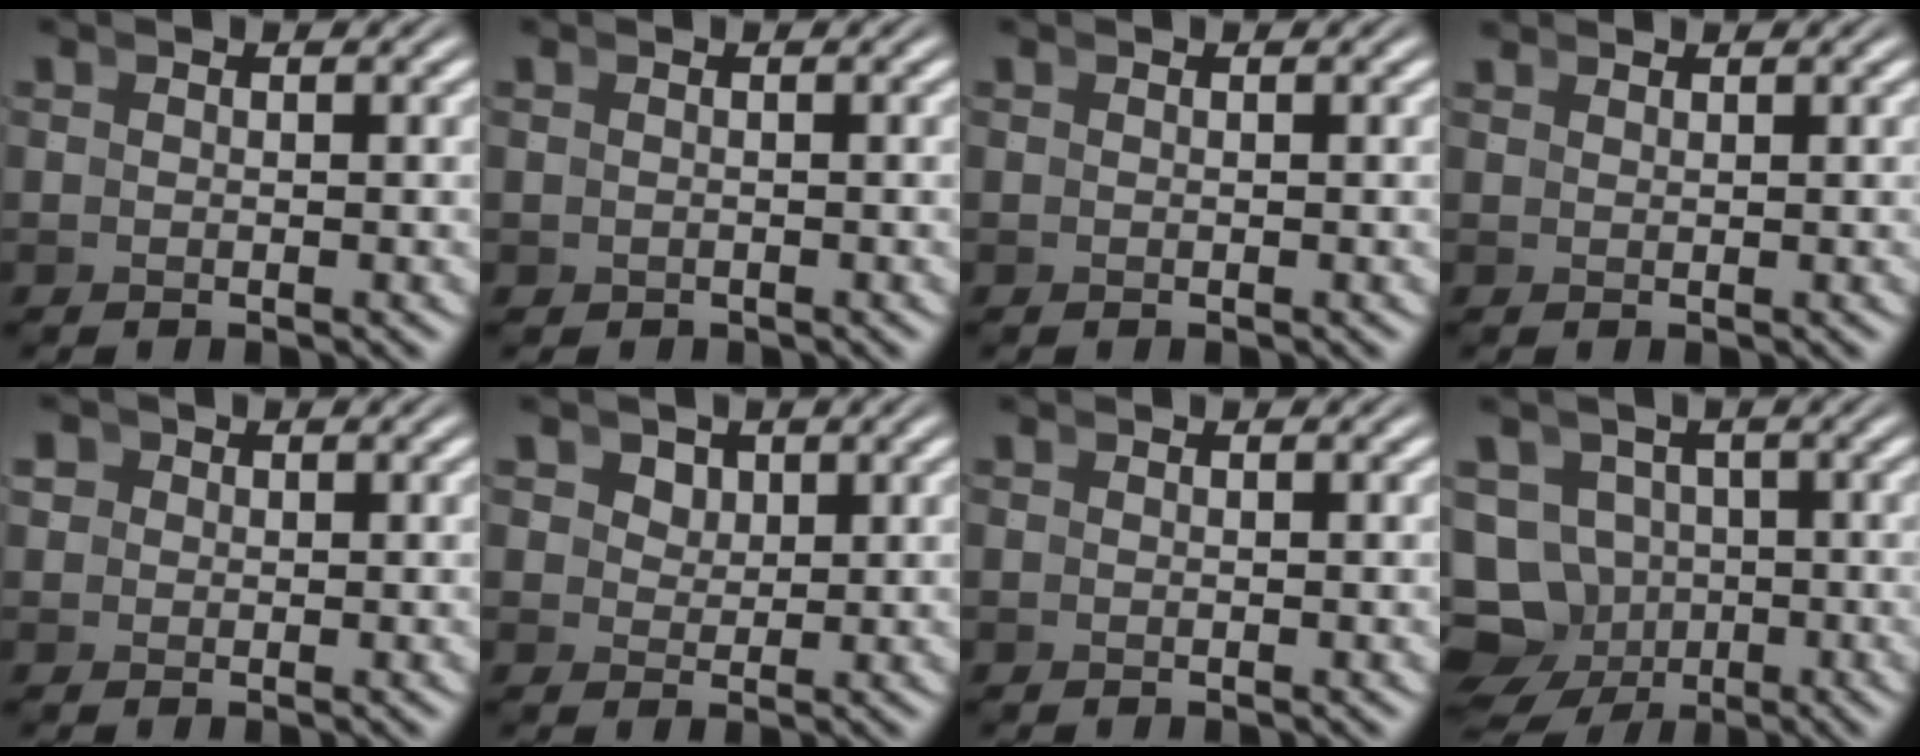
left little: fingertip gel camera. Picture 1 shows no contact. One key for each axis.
{"total": 0.9, "fx": -0.6, "fy": 0.7, "fz": 0.0, "tx": -0.005, "ty": -0.014, "tz": -0.002}
{"total": 0.0}
{"total": 1.2, "fx": 1.0, "fy": -0.7, "fz": -0.2, "tx": 0.017, "ty": 0.001, "tz": 0.023}
{"total": 2.6, "fx": 0.7, "fy": 2.3, "fz": 0.9, "tx": -0.029, "ty": -0.005, "tz": 0.013}
{"total": 2.3, "fx": 1.6, "fy": 1.5, "fz": 0.7, "tx": -0.008, "ty": -0.006, "tz": 0.034}
{"total": 0.0}
{"total": 14.2, "fx": -3.2, "fy": 12.9, "fz": 5.0, "tx": -0.121, "ty": -0.072, "tz": -0.048}